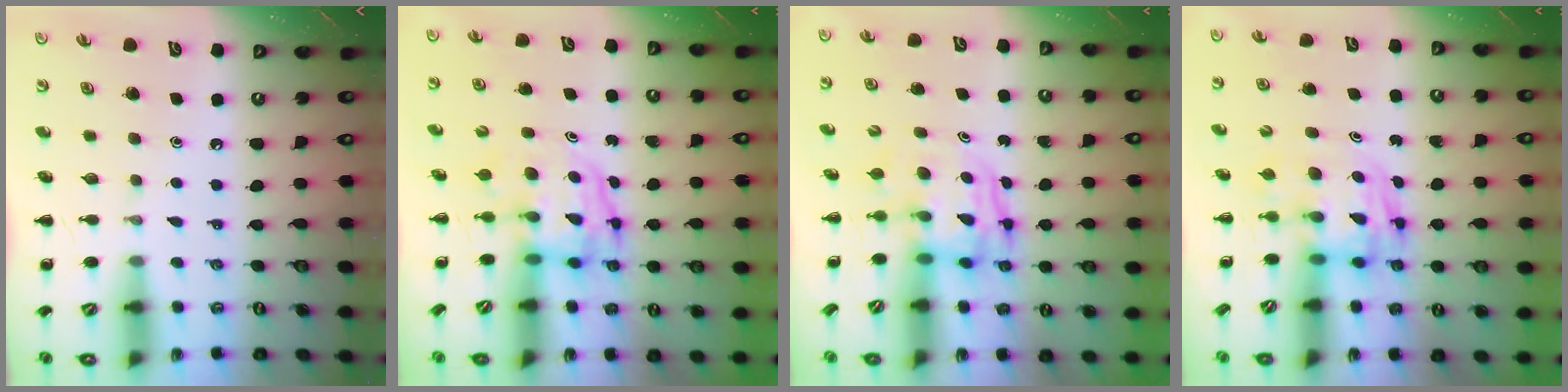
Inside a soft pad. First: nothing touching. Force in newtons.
{"total": 4.0, "press": 3.9, "slide": 0.7}
{"total": 4.0, "press": 3.9, "slide": 0.4}
{"total": 2.7, "press": 2.7, "slide": 0.5}